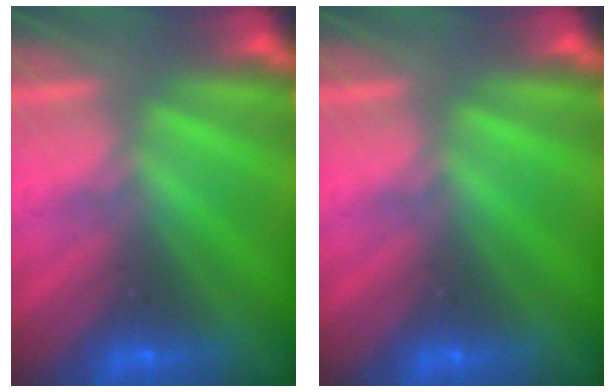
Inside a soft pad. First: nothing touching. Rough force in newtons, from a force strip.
{"total": 0.0}